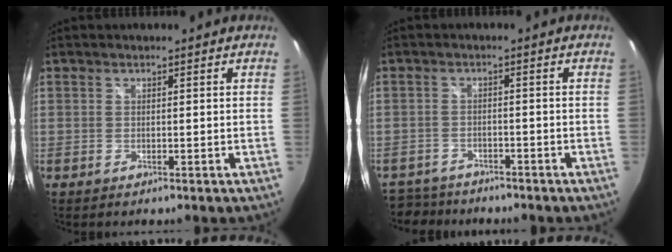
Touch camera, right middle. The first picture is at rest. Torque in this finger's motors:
{"motor_torque": [-0.48, -1.64, -0.03, 0.00]}